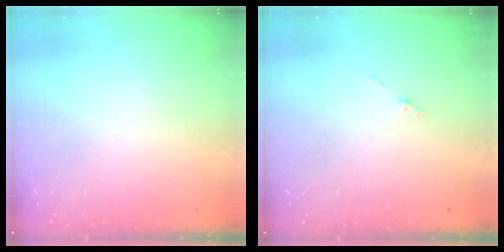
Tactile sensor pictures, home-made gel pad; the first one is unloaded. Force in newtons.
{"total": 1.3, "press": 1.3, "slide": 0.3}